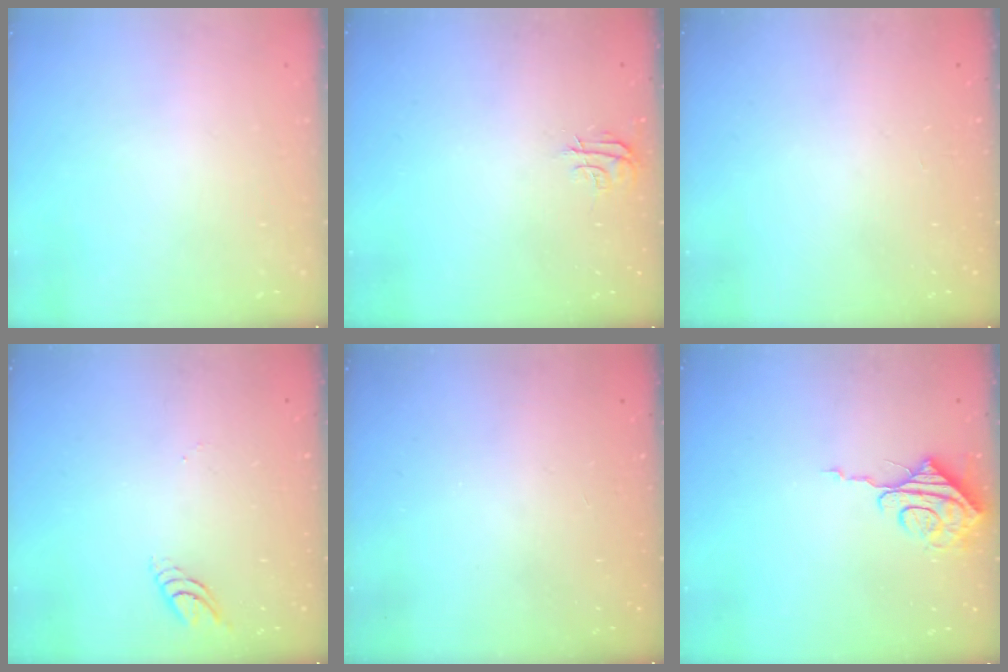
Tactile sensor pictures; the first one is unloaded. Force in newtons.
{"total": 4.8, "press": 4.8, "slide": 0.3}
{"total": 0.0}
{"total": 4.4, "press": 4.4, "slide": 0.1}
{"total": 0.0}
{"total": 8.2, "press": 8.2, "slide": 0.7}